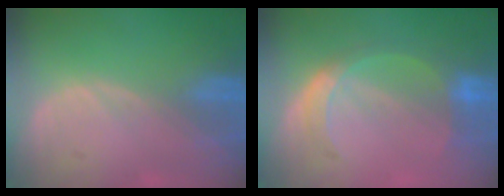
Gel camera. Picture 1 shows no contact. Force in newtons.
{"total": 5.6, "press": 5.3, "slide": 1.9}